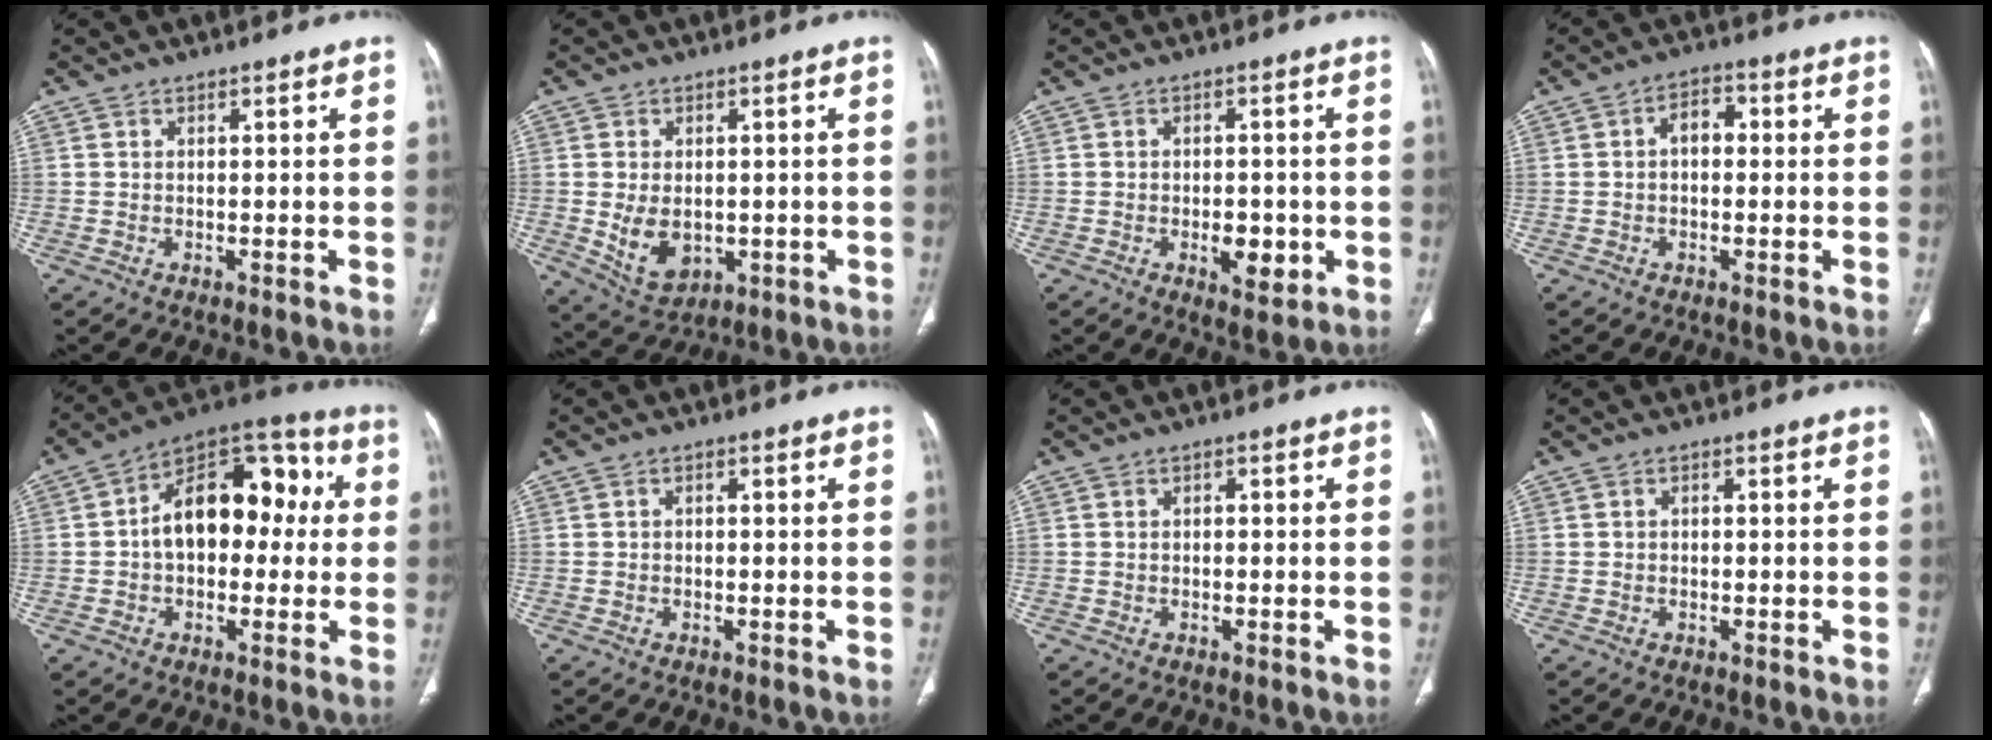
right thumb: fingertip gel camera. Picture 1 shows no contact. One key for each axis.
{"total": 7.6, "fx": -0.8, "fy": 5.3, "fz": 5.4, "tx": -0.079, "ty": -0.008, "tz": 0.007}
{"total": 5.5, "fx": -1.4, "fy": 3.1, "fz": 4.4, "tx": -0.046, "ty": -0.001, "tz": -0.013}
{"total": 4.3, "fx": 0.2, "fy": 2.8, "fz": 3.2, "tx": -0.037, "ty": 0.017, "tz": -0.006}
{"total": 17.4, "fx": 1.5, "fy": 11.2, "fz": 13.3, "tx": -0.156, "ty": 0.051, "tz": 0.014}
{"total": 0.7, "fx": 0.0, "fy": 0.5, "fz": 0.4, "tx": -0.003, "ty": 0.003, "tz": -0.002}
{"total": 0.9, "fx": 0.0, "fy": 0.6, "fz": 0.6, "tx": -0.002, "ty": 0.003, "tz": -0.003}
{"total": 0.5, "fx": 0.0, "fy": 0.4, "fz": 0.3, "tx": -0.002, "ty": 0.002, "tz": -0.002}